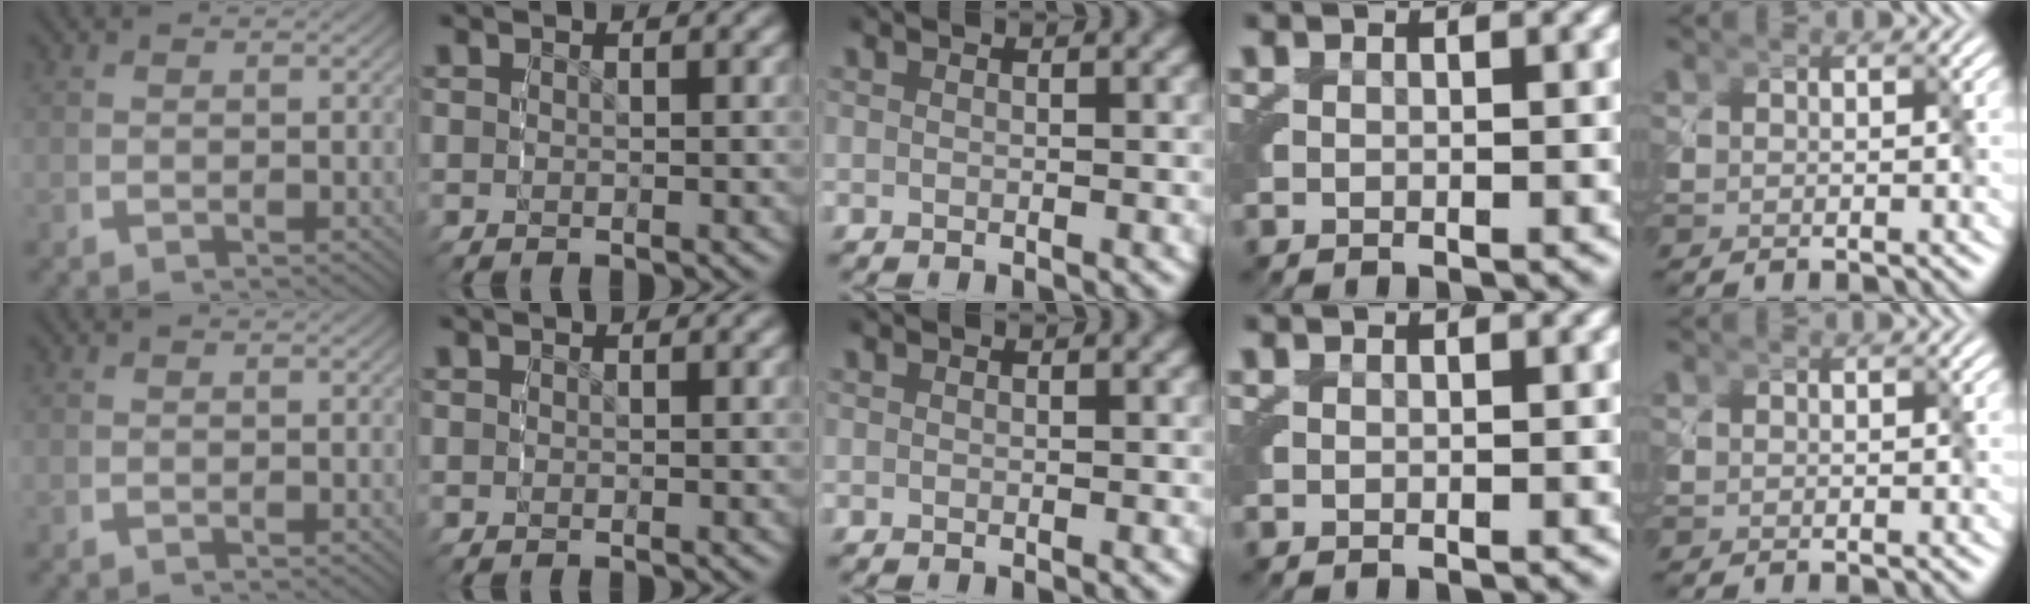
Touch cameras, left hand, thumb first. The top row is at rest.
{}